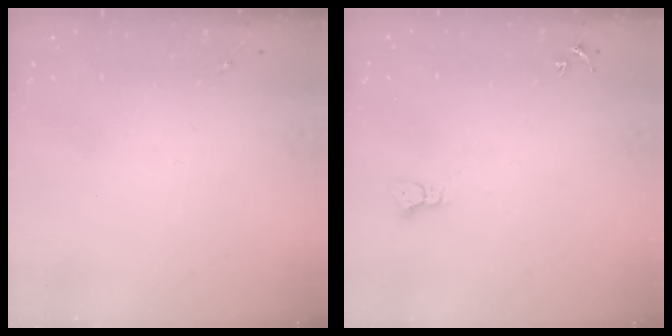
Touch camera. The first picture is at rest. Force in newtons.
{"total": 2.3, "press": 2.3, "slide": 0.3}